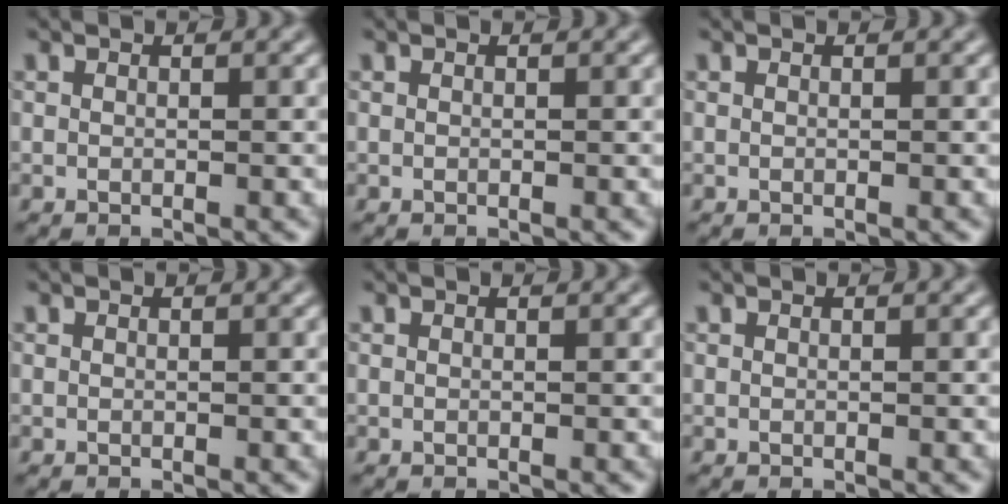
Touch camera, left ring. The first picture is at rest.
{"total": 0.0}
{"total": 0.0}
{"total": 0.0}
{"total": 0.0}
{"total": 0.0}